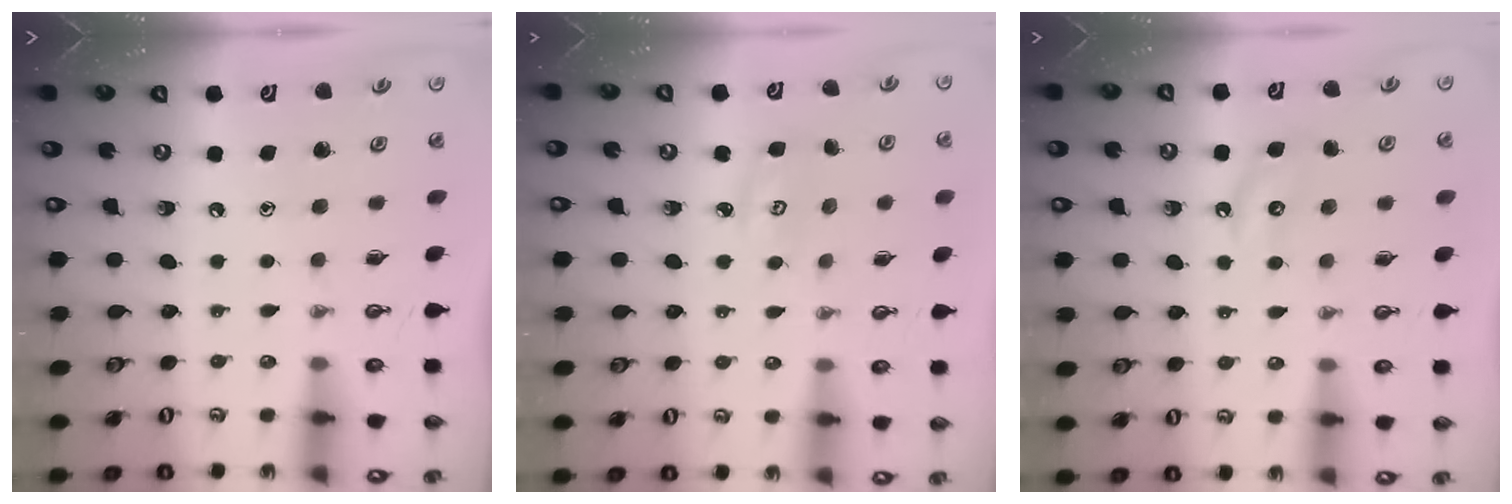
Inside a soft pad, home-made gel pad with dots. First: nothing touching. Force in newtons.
{"total": 3.9, "press": 3.8, "slide": 0.4}
{"total": 4.1, "press": 4.0, "slide": 0.6}